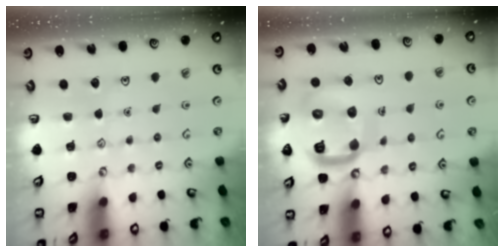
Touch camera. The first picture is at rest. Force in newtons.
{"total": 17.4, "press": 17.3, "slide": 1.7}